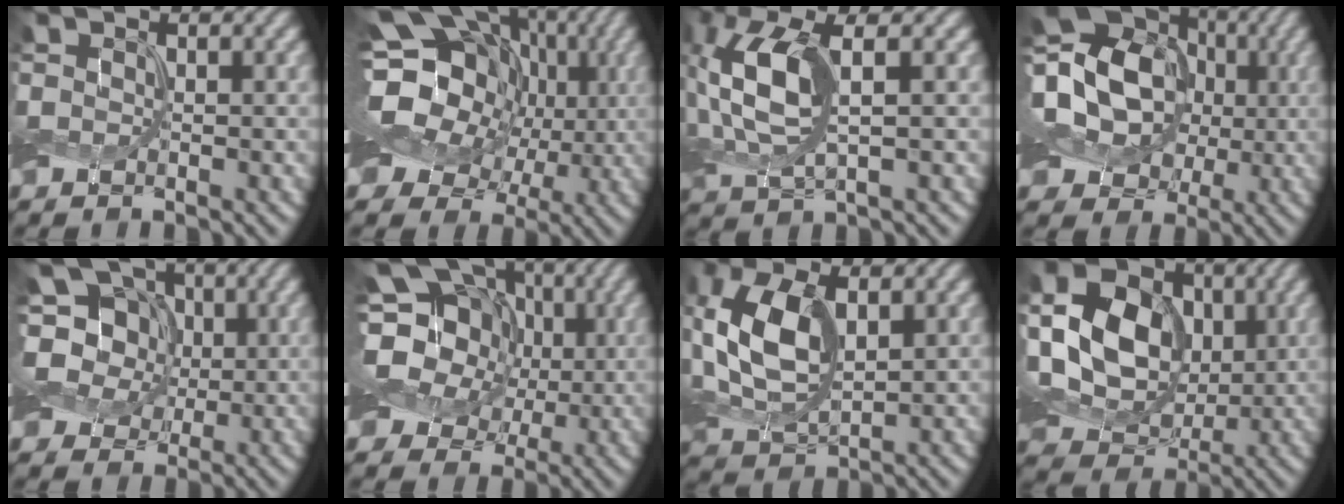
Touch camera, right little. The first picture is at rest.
{"total": 16.5, "force": [0.9, 14.0, 8.8], "torque": [-0.186, 0.027, 0.002]}
{"total": 6.8, "force": [0.1, 3.0, 6.1], "torque": [-0.149, 0.005, 0.001]}
{"total": 15.1, "force": [0.0, 13.3, 7.2], "torque": [-0.195, 0.040, -0.023]}
{"total": 6.9, "force": [0.2, 6.2, 3.1], "torque": [-0.066, 0.025, -0.014]}
{"total": 12.8, "force": [0.0, 11.0, 6.6], "torque": [-0.153, 0.037, -0.025]}
{"total": 8.5, "force": [0.3, 5.0, 6.8], "torque": [-0.182, 0.002, 0.009]}
{"total": 10.4, "force": [0.2, 8.0, 6.5], "torque": [-0.159, -0.004, -0.003]}